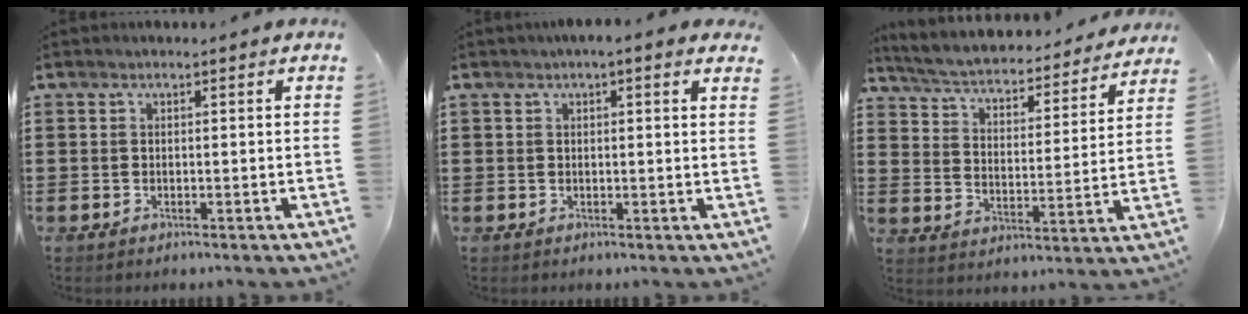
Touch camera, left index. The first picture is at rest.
{"total": 1.7, "force": [1.1, 0.1, 1.3], "torque": [-0.028, 0.001, 0.021]}
{"total": 3.7, "force": [3.6, 0.0, 1.1], "torque": [-0.042, -0.035, 0.052]}